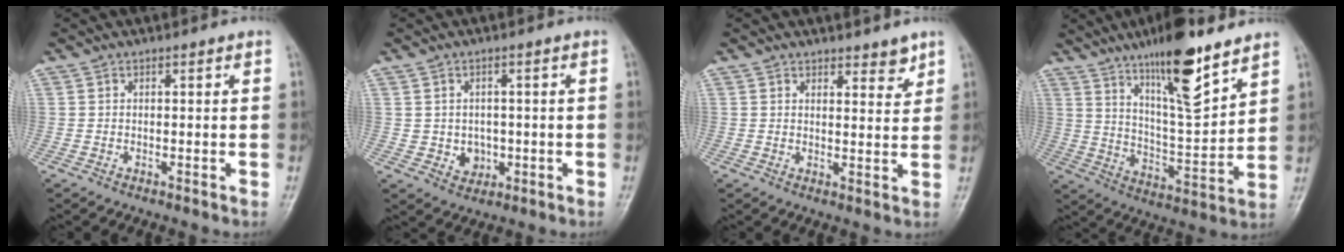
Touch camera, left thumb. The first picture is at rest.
{"total": 4.3, "force": [-0.5, 3.7, 2.1], "torque": [-0.010, 0.003, 0.001]}
{"total": 3.7, "force": [2.9, 1.6, 1.9], "torque": [-0.005, -0.020, 0.040]}
{"total": 16.8, "force": [11.2, 3.6, 12.0], "torque": [-0.184, -0.065, 0.198]}